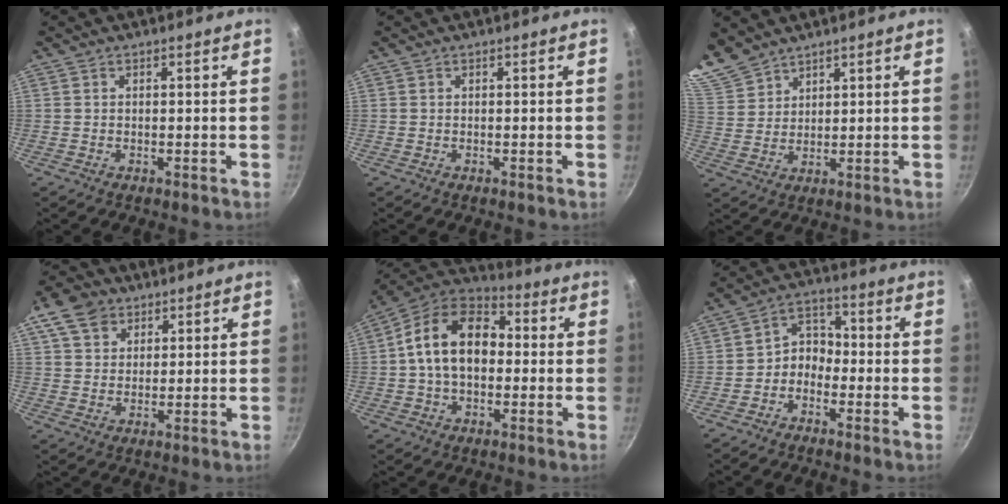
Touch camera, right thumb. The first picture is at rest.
{"total": 0.0}
{"total": 9.2, "force": [7.9, 4.3, 2.1], "torque": [-0.034, -0.011, 0.172]}
{"total": 8.1, "force": [4.4, 5.8, 3.4], "torque": [-0.035, -0.005, 0.074]}
{"total": 15.9, "force": [0.5, 10.8, 11.7], "torque": [-0.164, 0.037, -0.012]}
{"total": 5.5, "force": [-2.2, 4.2, 2.7], "torque": [-0.019, 0.040, -0.054]}